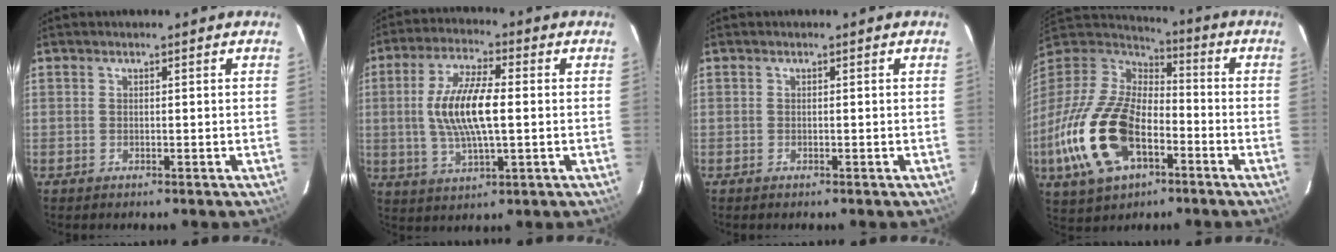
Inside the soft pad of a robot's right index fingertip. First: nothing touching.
{"total": 12.1, "force": [0.2, 3.9, 11.4], "torque": [-0.228, 0.005, 0.007]}
{"total": 0.0}
{"total": 23.7, "force": [-8.6, 13.4, 17.5], "torque": [-0.396, -0.029, -0.150]}